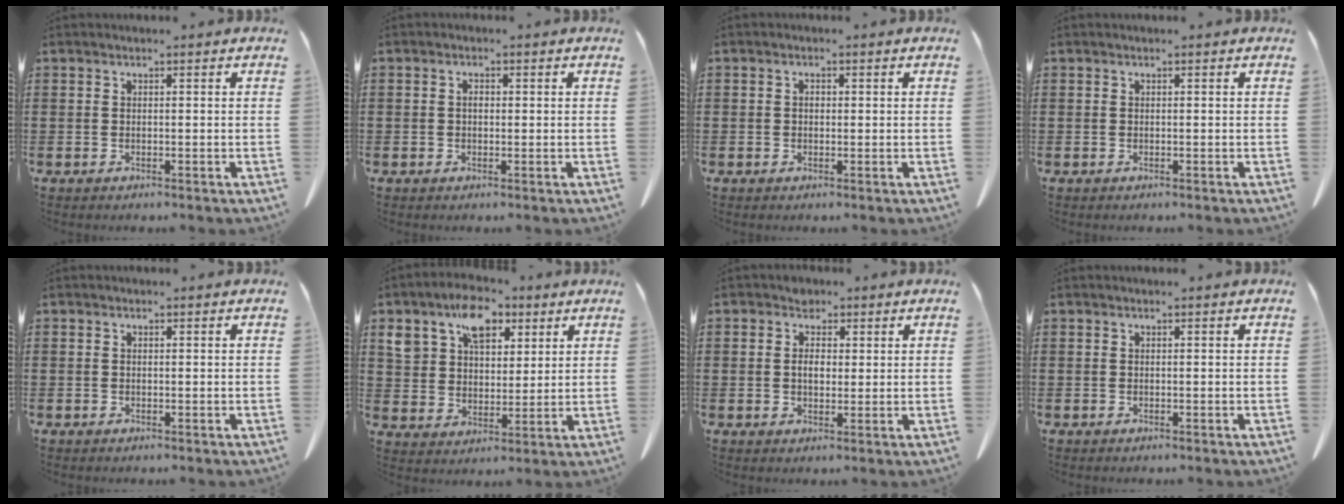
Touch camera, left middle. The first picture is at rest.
{"total": 1.2, "force": [0.1, 0.8, 0.9], "torque": [-0.020, 0.003, 0.002]}
{"total": 0.9, "force": [0.1, 0.7, 0.6], "torque": [-0.014, 0.002, 0.002]}
{"total": 0.0}
{"total": 0.0}
{"total": 9.1, "force": [5.4, 5.7, 4.6], "torque": [-0.095, 0.005, 0.095]}
{"total": 3.3, "force": [1.3, 2.3, 2.0], "torque": [-0.037, 0.004, 0.022]}
{"total": 0.0}